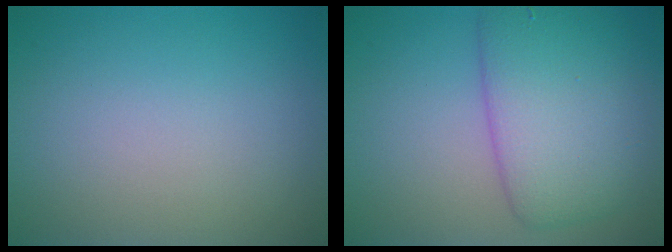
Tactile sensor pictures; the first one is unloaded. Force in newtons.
{"total": 6.7, "press": 6.7, "slide": 0.1}